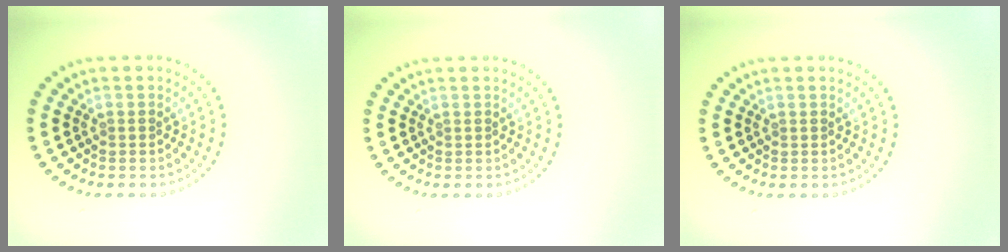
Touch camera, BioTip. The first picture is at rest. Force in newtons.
{"total": 0.0}
{"total": 0.0}